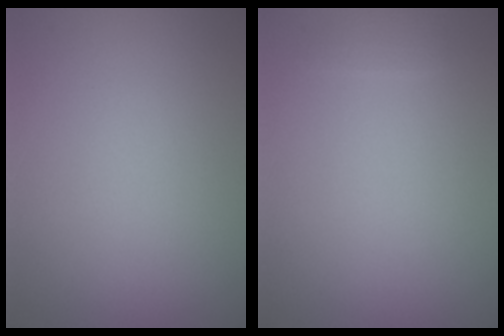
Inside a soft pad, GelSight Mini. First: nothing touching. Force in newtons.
{"total": 0.7, "press": 0.7, "slide": 0.1}